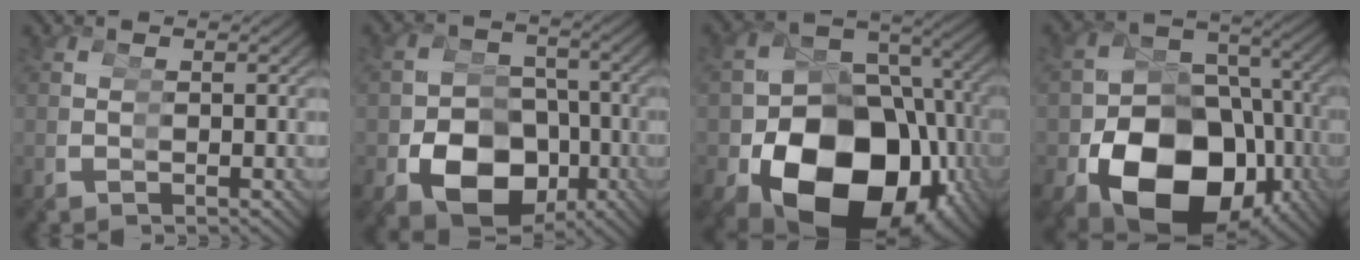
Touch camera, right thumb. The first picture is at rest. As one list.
[{"total": 10.3, "force": [-2.9, 7.7, 6.1], "torque": [-0.120, -0.033, -0.026]}, {"total": 17.2, "force": [-5.3, 11.1, 12.0], "torque": [-0.232, -0.035, -0.051]}, {"total": 14.7, "force": [-5.4, 9.3, 10.0], "torque": [-0.197, -0.034, -0.057]}]